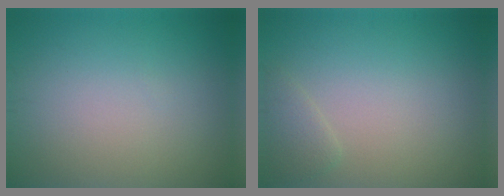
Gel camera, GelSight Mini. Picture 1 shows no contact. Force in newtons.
{"total": 1.3, "press": 1.3, "slide": 0.2}